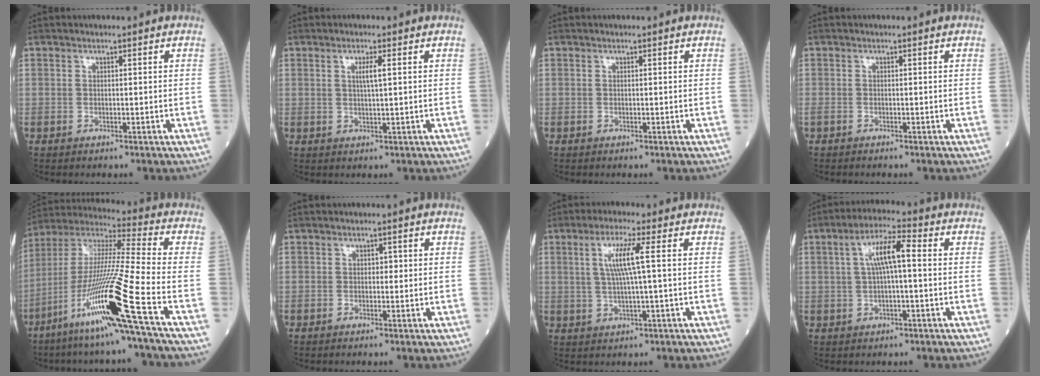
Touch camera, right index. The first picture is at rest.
{"total": 2.2, "force": [0.7, -0.1, 2.1], "torque": [-0.040, -0.001, 0.011]}
{"total": 0.0}
{"total": 0.9, "force": [-0.8, 0.2, 0.3], "torque": [-0.012, -0.003, -0.017]}
{"total": 20.2, "force": [-9.7, -2.1, 17.6], "torque": [-0.367, -0.040, -0.189]}
{"total": 0.9, "force": [0.1, 0.6, 0.6], "torque": [-0.004, 0.002, -0.001]}
{"total": 5.9, "force": [1.2, -0.4, 5.8], "torque": [-0.113, 0.005, 0.026]}
{"total": 6.8, "force": [1.0, 1.2, 6.6], "torque": [-0.126, 0.023, 0.017]}